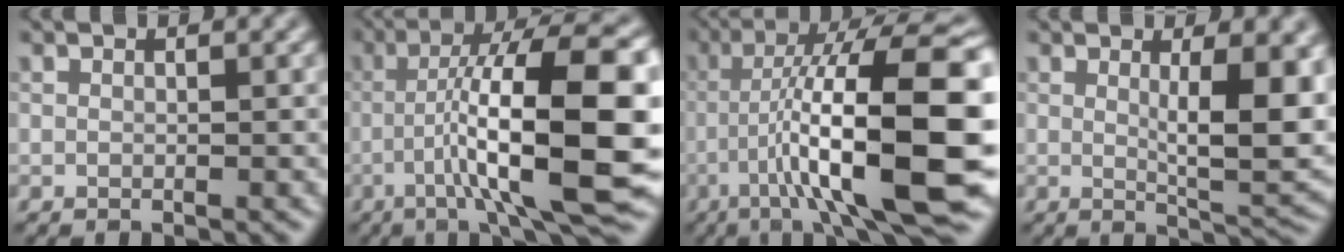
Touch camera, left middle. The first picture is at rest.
{"total": 13.8, "force": [-2.5, 2.2, 13.4], "torque": [-0.203, 0.026, -0.030]}
{"total": 14.9, "force": [-3.6, 2.3, 14.3], "torque": [-0.230, 0.023, -0.046]}
{"total": 7.3, "force": [1.2, 1.8, 6.9], "torque": [-0.094, -0.013, 0.028]}